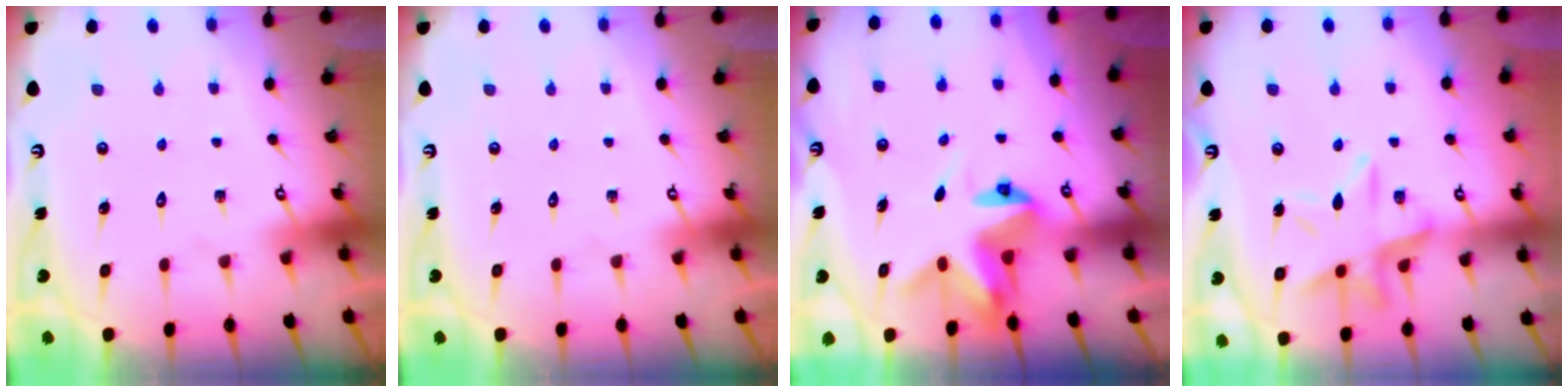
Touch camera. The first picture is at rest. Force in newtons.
{"total": 0.0}
{"total": 4.6, "press": 4.6, "slide": 0.2}
{"total": 12.8, "press": 12.7, "slide": 1.2}